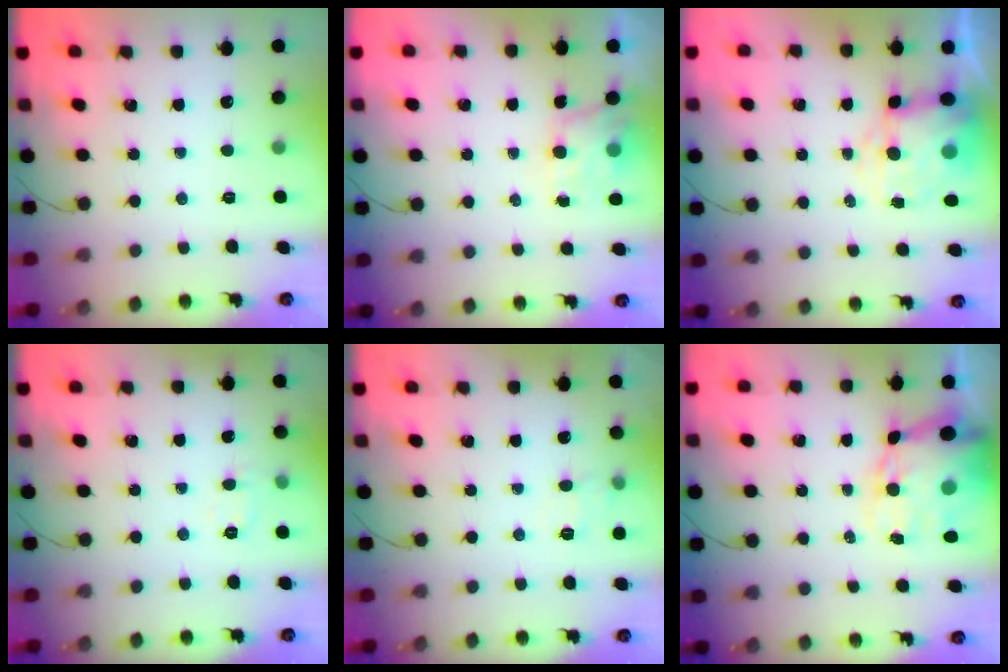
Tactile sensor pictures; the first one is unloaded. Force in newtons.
{"total": 4.7, "press": 4.5, "slide": 1.1}
{"total": 9.2, "press": 9.0, "slide": 2.3}
{"total": 5.7, "press": 5.6, "slide": 1.4}
{"total": 4.9, "press": 4.5, "slide": 1.7}
{"total": 15.3, "press": 14.9, "slide": 3.5}